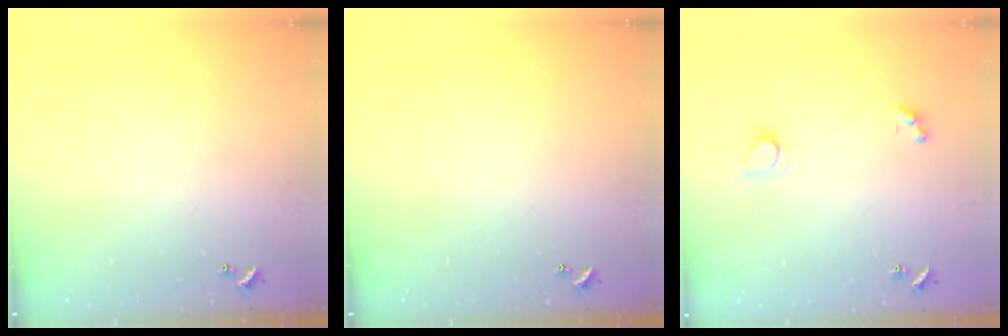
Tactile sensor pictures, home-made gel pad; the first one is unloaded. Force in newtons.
{"total": 0.0}
{"total": 2.6, "press": 2.6, "slide": 0.5}